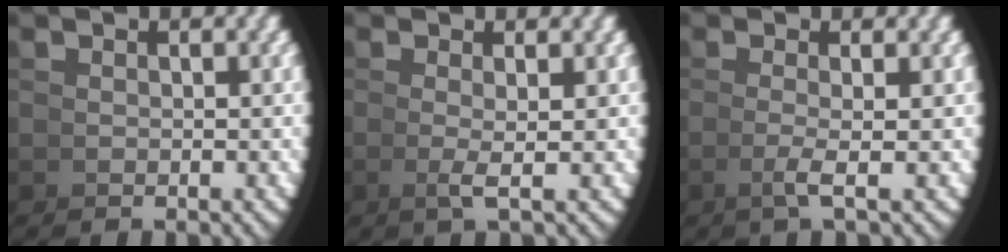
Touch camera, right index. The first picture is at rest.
{"total": 1.4, "force": [0.3, -0.6, 1.2], "torque": [-0.031, -0.007, 0.007]}
{"total": 1.7, "force": [-0.1, -0.8, 1.5], "torque": [-0.034, -0.006, -0.001]}